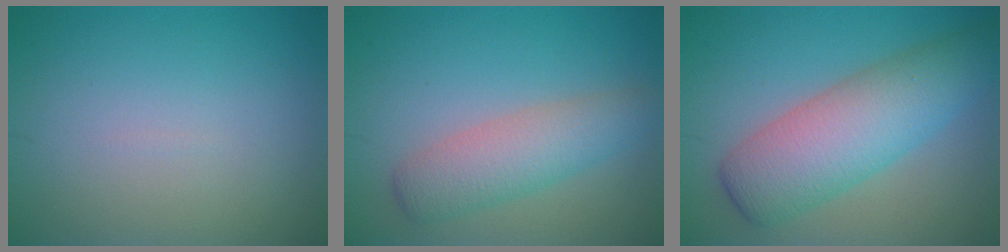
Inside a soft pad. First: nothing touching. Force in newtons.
{"total": 4.1, "press": 4.1, "slide": 0.1}
{"total": 7.5, "press": 7.5, "slide": 0.2}